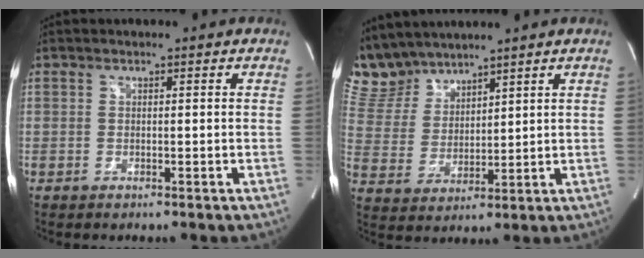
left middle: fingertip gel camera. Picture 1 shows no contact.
{"total": 8.7, "force": [8.3, 2.5, 0.9], "torque": [-0.040, 0.015, 0.187]}